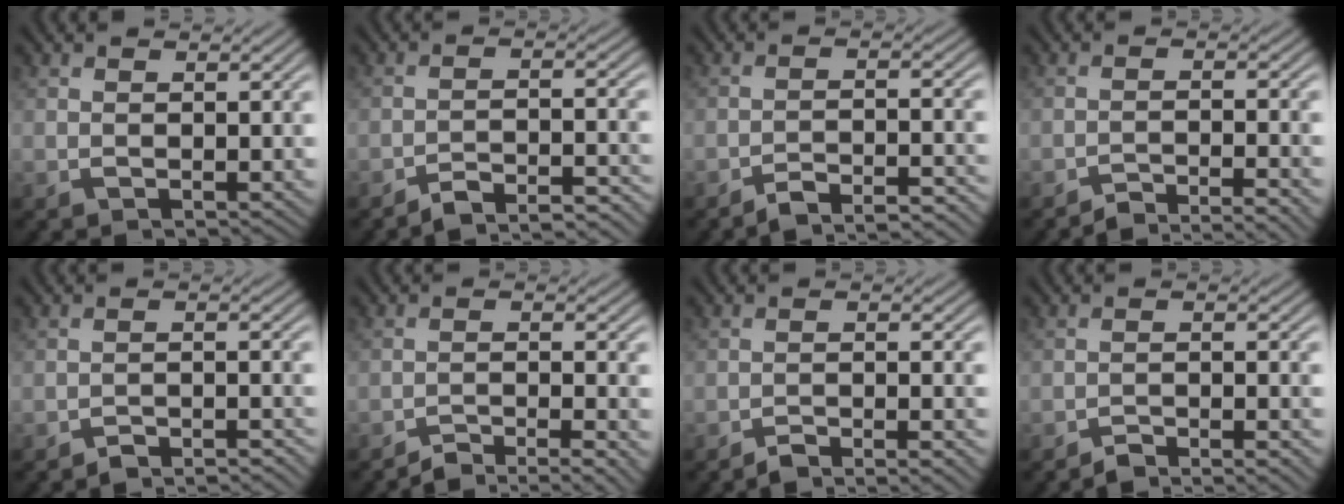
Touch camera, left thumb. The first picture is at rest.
{"total": 5.8, "force": [-5.2, 0.9, 2.4], "torque": [-0.041, 0.006, -0.084]}
{"total": 5.5, "force": [-4.8, 0.7, 2.4], "torque": [-0.040, 0.007, -0.079]}
{"total": 4.0, "force": [-3.4, 0.4, 1.9], "torque": [-0.024, 0.009, -0.065]}
{"total": 3.6, "force": [-3.4, 0.4, 1.2], "torque": [-0.015, 0.005, -0.056]}
{"total": 4.7, "force": [-4.0, 0.6, 2.5], "torque": [-0.037, 0.006, -0.071]}
{"total": 3.5, "force": [-3.1, 0.3, 1.7], "torque": [-0.021, 0.009, -0.059]}
{"total": 3.3, "force": [-3.0, 0.3, 1.4], "torque": [-0.013, 0.008, -0.057]}